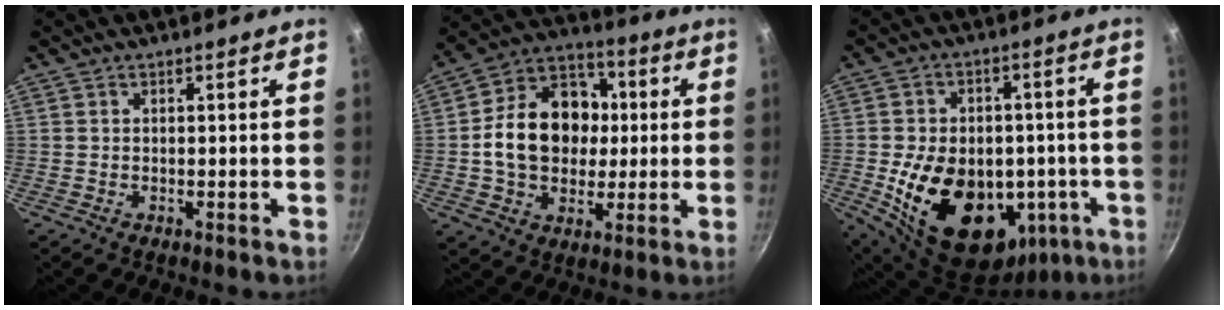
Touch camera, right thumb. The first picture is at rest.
{"total": 18.2, "force": [0.5, 14.2, 11.4], "torque": [-0.156, 0.031, 0.000]}
{"total": 24.3, "force": [-5.7, 16.9, 16.5], "torque": [-0.249, 0.024, -0.062]}